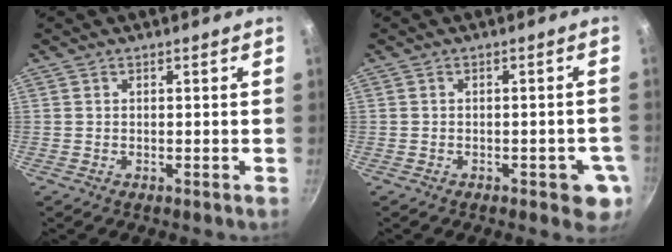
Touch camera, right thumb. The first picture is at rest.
{"total": 5.5, "force": [-1.9, 2.7, 4.4], "torque": [-0.029, 0.011, -0.018]}